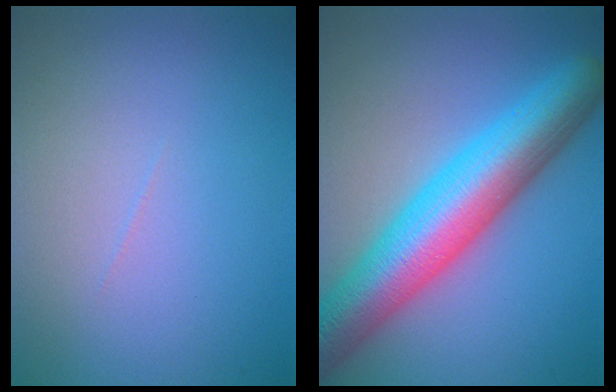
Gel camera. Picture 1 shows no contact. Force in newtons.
{"total": 10.8, "press": 10.8, "slide": 0.2}